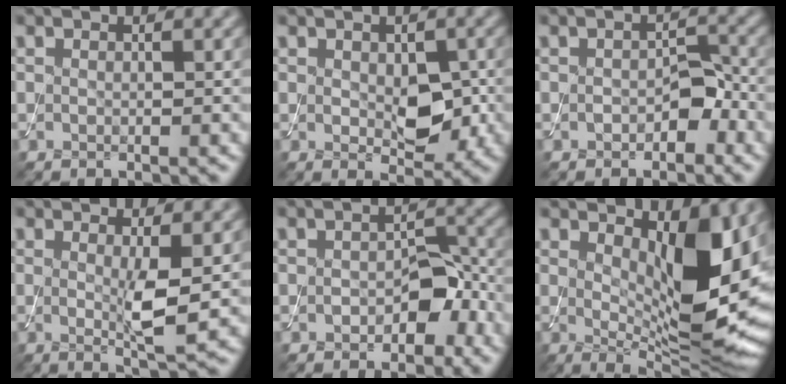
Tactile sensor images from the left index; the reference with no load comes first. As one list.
[{"total": 3.9, "force": [0.0, 2.3, 3.2], "torque": [-0.051, -0.007, 0.006]}, {"total": 2.4, "force": [-1.0, 1.5, 1.6], "torque": [-0.022, 0.003, -0.014]}, {"total": 3.2, "force": [0.3, 0.4, 3.2], "torque": [-0.058, -0.011, 0.008]}, {"total": 3.4, "force": [-1.4, 2.1, 2.3], "torque": [-0.030, 0.003, -0.018]}, {"total": 10.2, "force": [2.0, 4.3, 9.0], "torque": [-0.133, -0.014, 0.039]}]